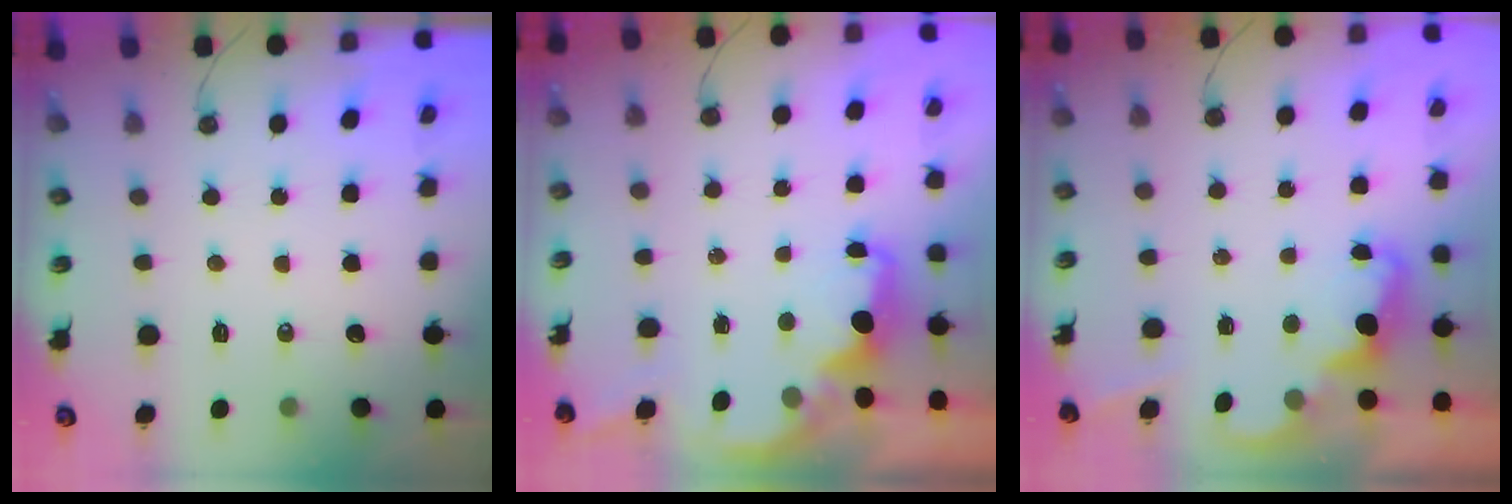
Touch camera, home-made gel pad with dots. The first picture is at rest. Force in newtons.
{"total": 2.0, "press": 1.8, "slide": 0.8}
{"total": 2.4, "press": 2.4, "slide": 0.5}